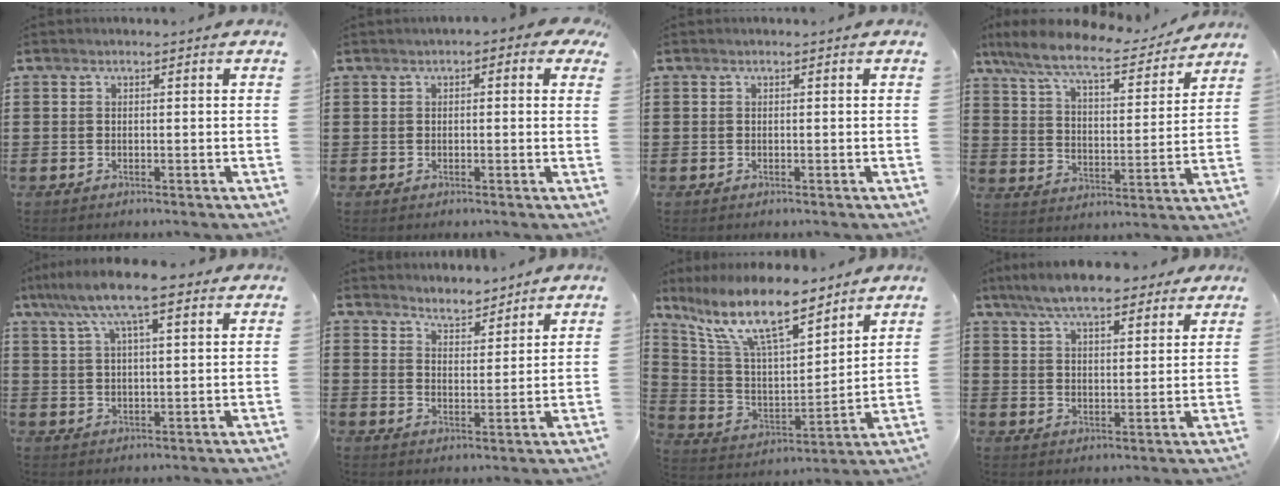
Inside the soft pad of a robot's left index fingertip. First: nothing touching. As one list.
[{"total": 1.2, "force": [0.0, 0.6, 1.0], "torque": [-0.022, 0.003, -0.002]}, {"total": 0.0}, {"total": 9.3, "force": [8.2, 0.9, 4.4], "torque": [-0.119, -0.043, 0.139]}, {"total": 9.9, "force": [6.6, 2.1, 7.1], "torque": [-0.152, -0.004, 0.116]}, {"total": 3.9, "force": [3.9, 0.5, -0.3], "torque": [-0.009, -0.017, 0.072]}, {"total": 13.2, "force": [9.8, 3.3, 8.3], "torque": [-0.192, -0.042, 0.173]}, {"total": 8.3, "force": [7.1, 1.9, 3.8], "torque": [-0.096, -0.009, 0.130]}]